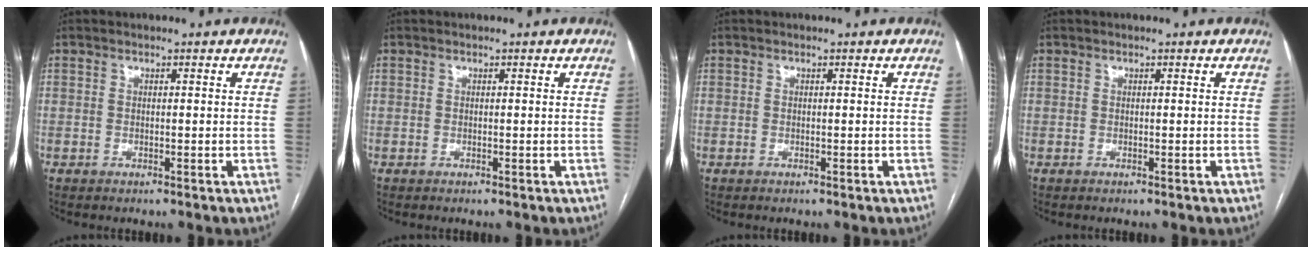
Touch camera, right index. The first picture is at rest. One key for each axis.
{"total": 0.0}
{"total": 0.0}
{"total": 0.0}